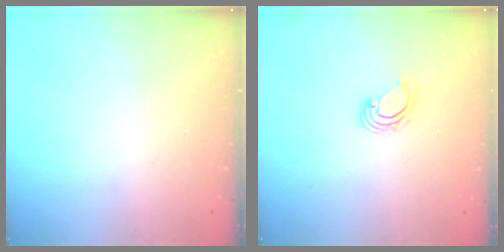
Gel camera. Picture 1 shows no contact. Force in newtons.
{"total": 2.9, "press": 2.9, "slide": 0.1}